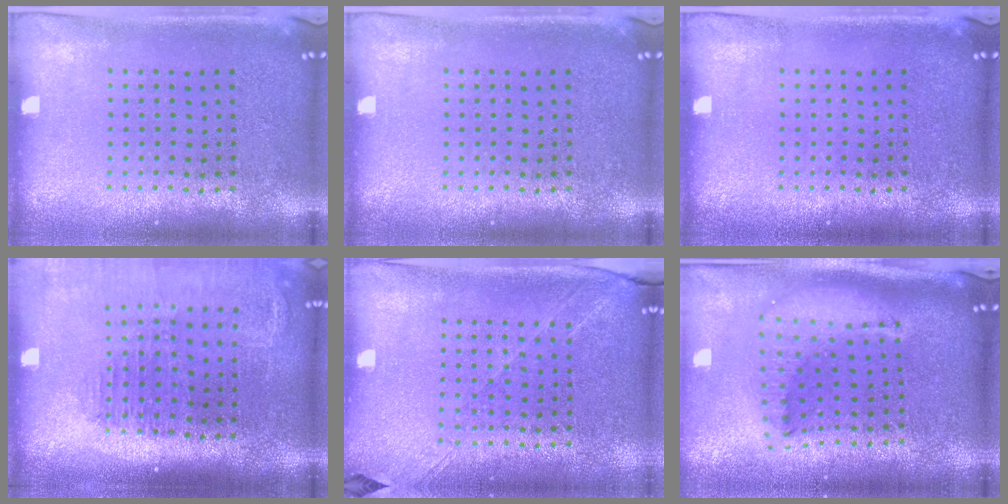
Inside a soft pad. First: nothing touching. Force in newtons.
{"total": 0.0}
{"total": 0.0}
{"total": 1.6, "press": 1.5, "slide": 0.6}
{"total": 1.3, "press": 1.2, "slide": 0.5}
{"total": 2.3, "press": 1.7, "slide": 1.5}